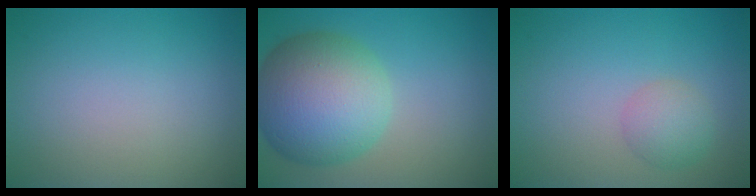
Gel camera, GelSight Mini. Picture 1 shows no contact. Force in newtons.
{"total": 10.5, "press": 10.5, "slide": 0.4}
{"total": 2.3, "press": 2.3, "slide": 0.1}